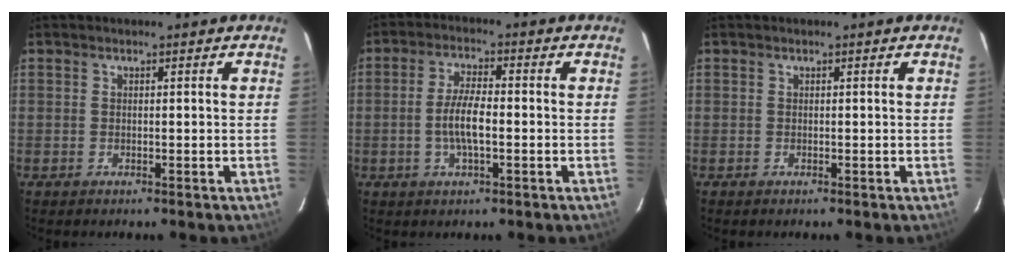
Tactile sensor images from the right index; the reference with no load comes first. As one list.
[{"total": 5.8, "force": [-1.3, 1.3, 5.5], "torque": [-0.112, 0.003, -0.026]}, {"total": 0.0}]